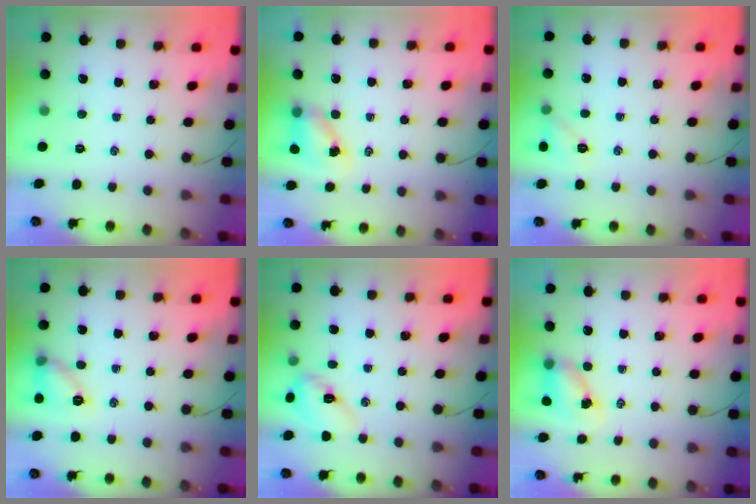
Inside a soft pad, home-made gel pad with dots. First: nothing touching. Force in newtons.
{"total": 5.7, "press": 5.7, "slide": 0.5}
{"total": 6.8, "press": 6.5, "slide": 2.0}
{"total": 9.4, "press": 9.4, "slide": 0.7}
{"total": 8.1, "press": 8.1, "slide": 0.8}
{"total": 5.7, "press": 5.7, "slide": 0.5}